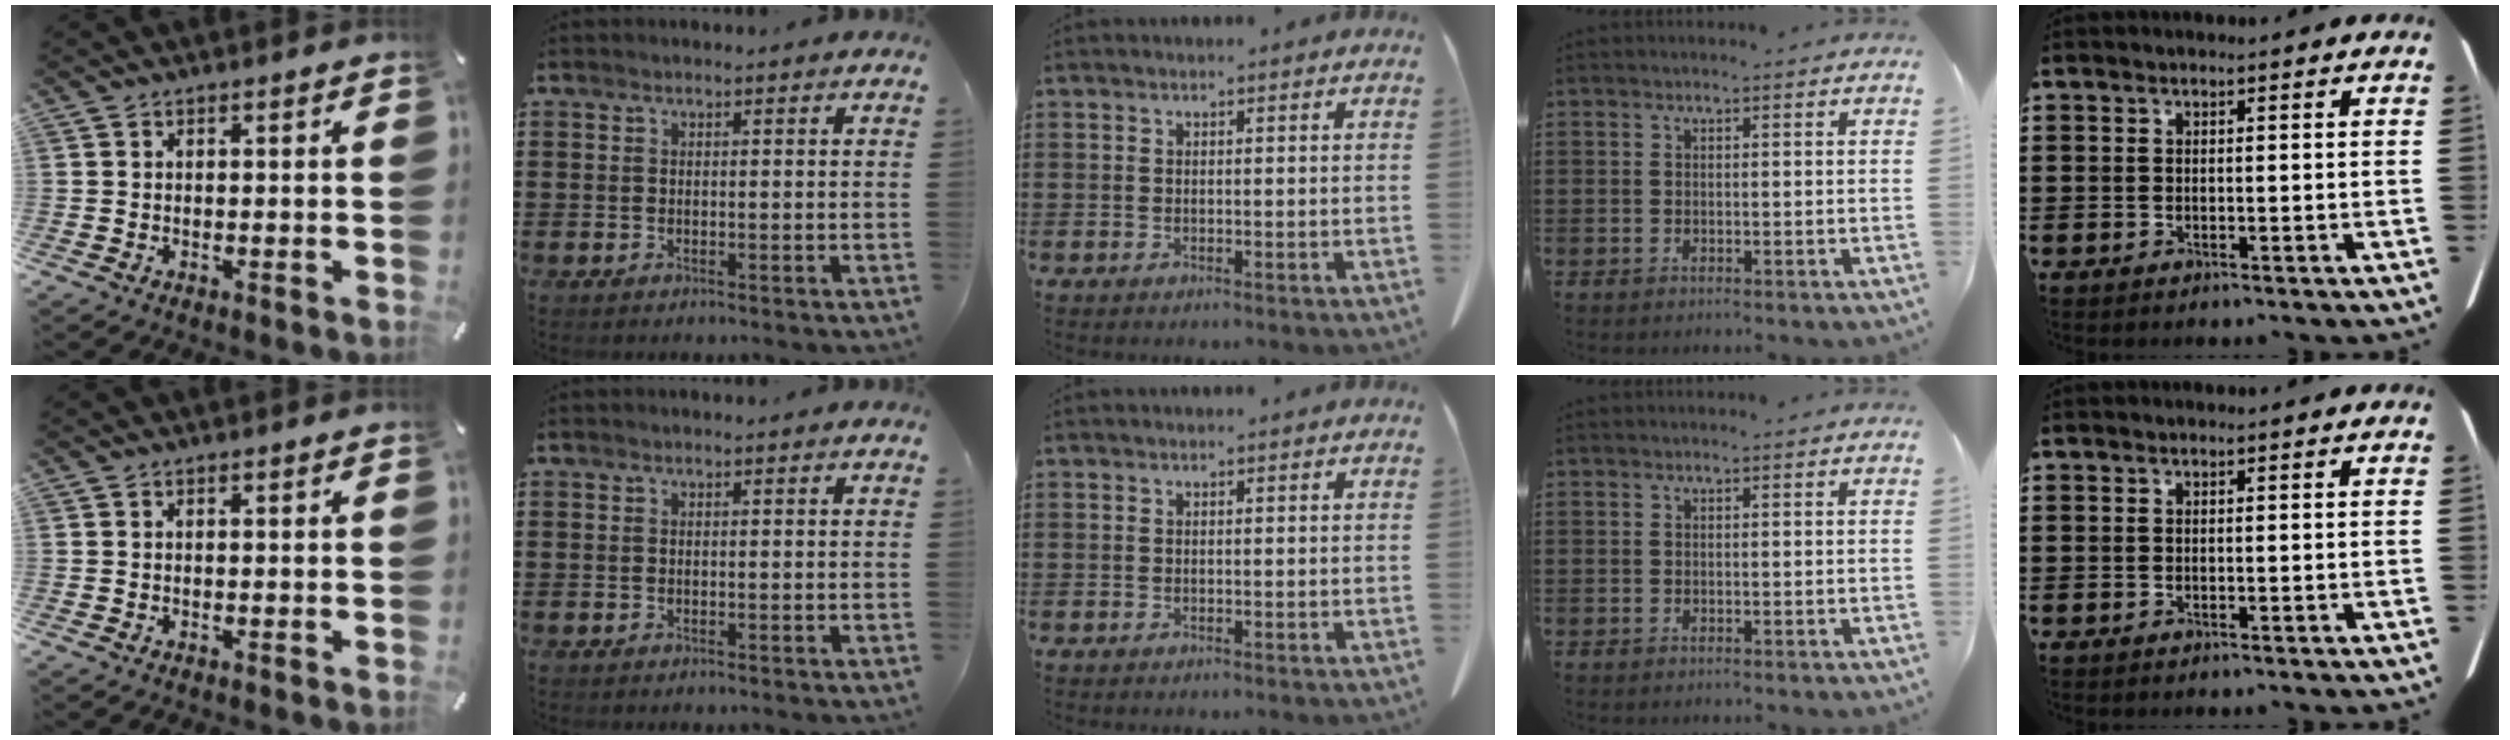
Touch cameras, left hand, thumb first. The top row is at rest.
{}